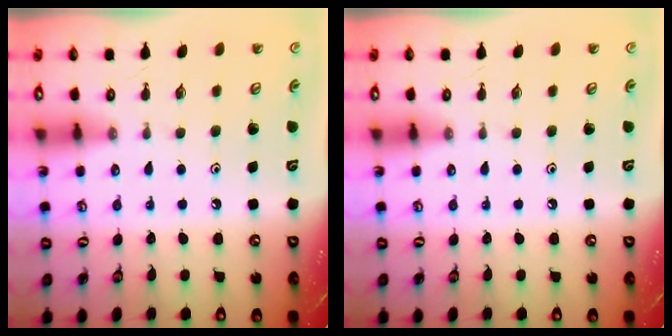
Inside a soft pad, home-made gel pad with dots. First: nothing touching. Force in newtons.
{"total": 0.0}